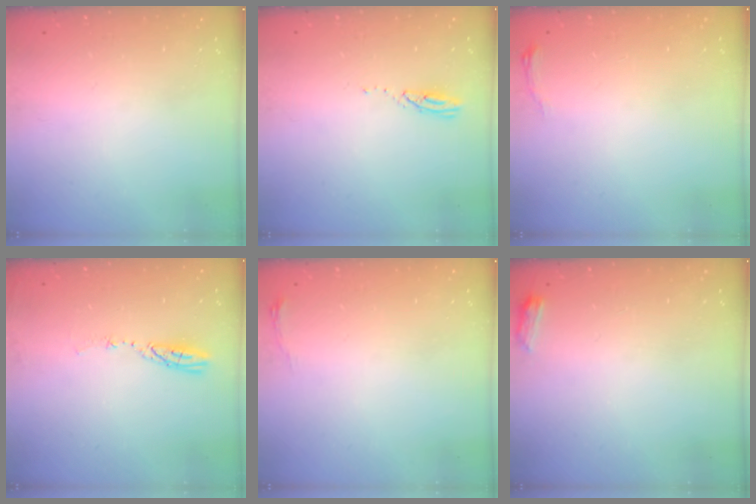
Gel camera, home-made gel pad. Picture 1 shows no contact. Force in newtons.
{"total": 3.2, "press": 3.2, "slide": 0.2}
{"total": 3.1, "press": 3.1, "slide": 0.5}
{"total": 3.8, "press": 3.8, "slide": 0.3}
{"total": 3.4, "press": 3.4, "slide": 0.5}
{"total": 3.3, "press": 3.2, "slide": 0.5}